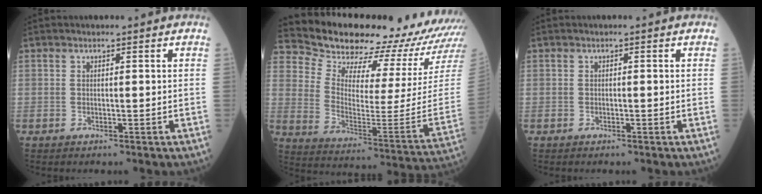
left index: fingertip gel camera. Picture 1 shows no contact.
{"total": 24.4, "force": [23.5, 1.5, 6.3], "torque": [-0.123, -0.129, 0.316]}
{"total": 0.0}